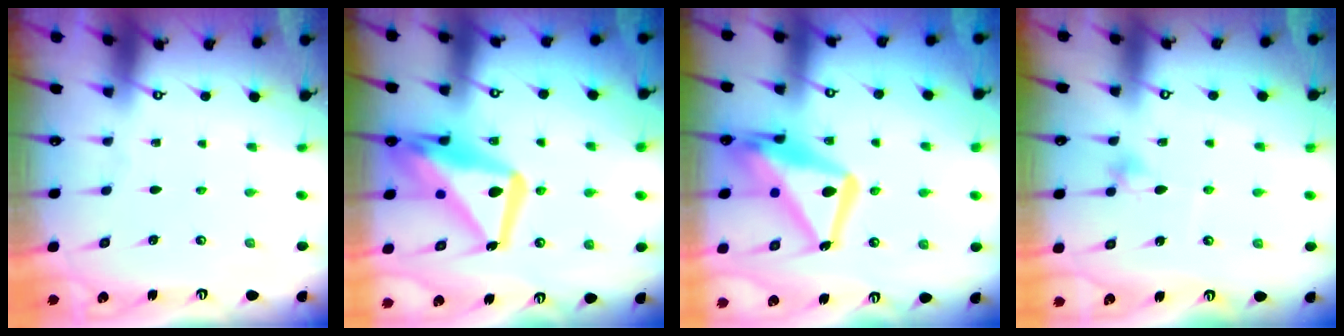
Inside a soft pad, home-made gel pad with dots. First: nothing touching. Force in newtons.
{"total": 19.4, "press": 19.4, "slide": 1.5}
{"total": 18.9, "press": 18.8, "slide": 1.9}
{"total": 7.2, "press": 7.1, "slide": 1.2}